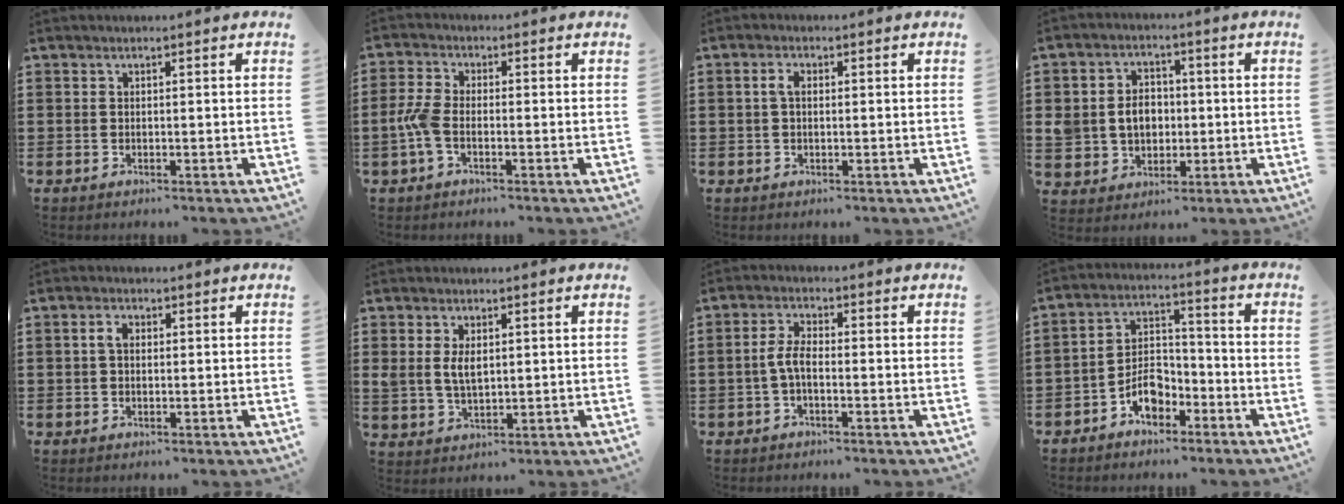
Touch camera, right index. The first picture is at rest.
{"total": 4.2, "force": [-1.2, 1.7, 3.6], "torque": [-0.100, -0.008, -0.032]}
{"total": 2.0, "force": [0.2, 1.0, 1.8], "torque": [-0.044, 0.003, -0.001]}
{"total": 6.3, "force": [0.1, 5.4, 3.3], "torque": [-0.087, 0.016, 0.001]}
{"total": 2.1, "force": [0.3, 1.3, 1.6], "torque": [-0.041, 0.005, 0.001]}
{"total": 4.0, "force": [0.9, 2.2, 3.3], "torque": [-0.070, 0.006, 0.016]}
{"total": 3.7, "force": [-1.0, 1.2, 3.3], "torque": [-0.081, -0.002, -0.026]}
{"total": 6.3, "force": [-3.9, 3.7, 3.3], "torque": [-0.071, 0.016, -0.075]}